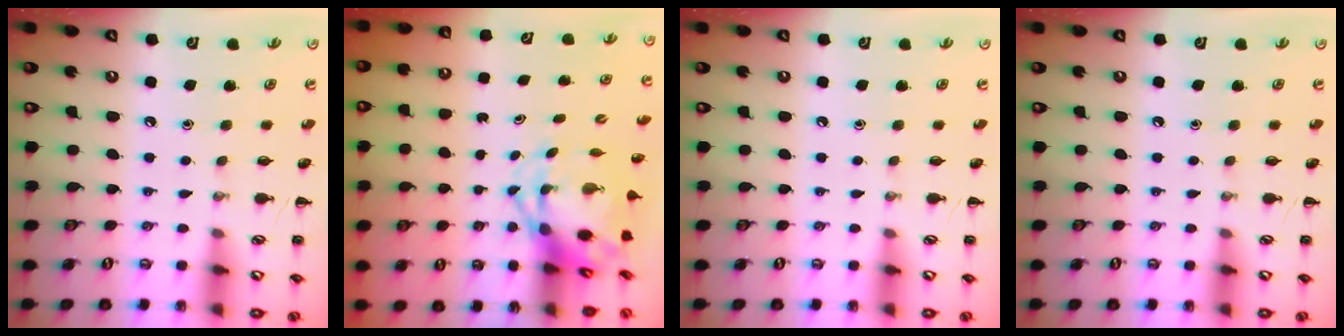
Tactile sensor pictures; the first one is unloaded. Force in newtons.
{"total": 3.8, "press": 3.7, "slide": 1.0}
{"total": 0.0}
{"total": 0.0}